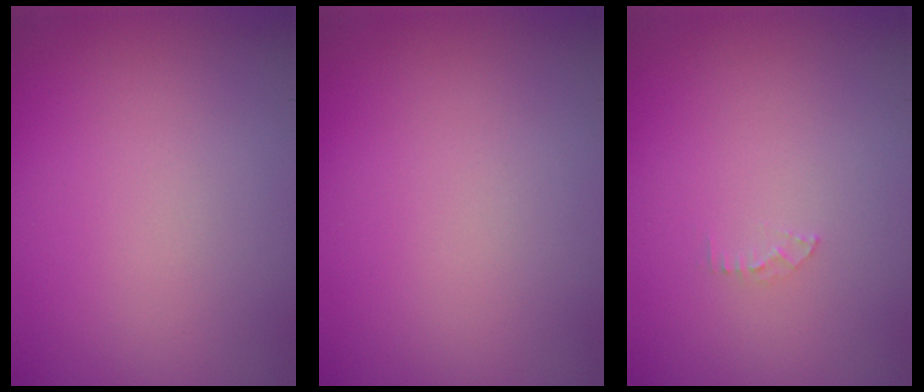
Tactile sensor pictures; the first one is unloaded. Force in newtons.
{"total": 0.0}
{"total": 0.7, "press": 0.7, "slide": 0.1}